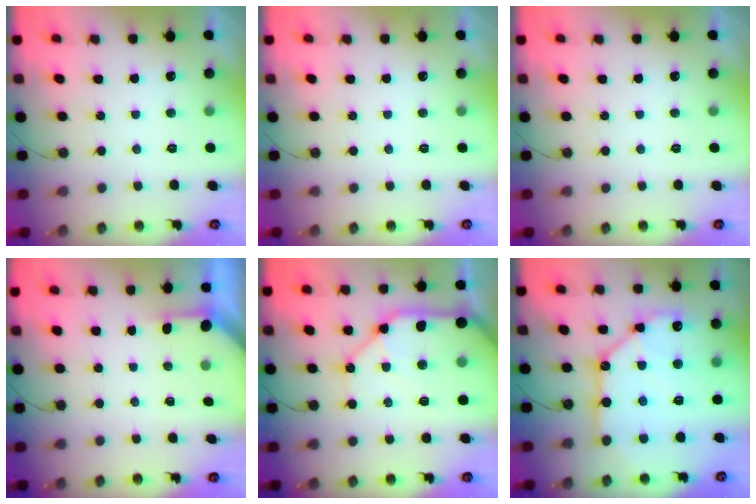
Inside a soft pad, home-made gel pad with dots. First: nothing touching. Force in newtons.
{"total": 0.0}
{"total": 0.0}
{"total": 1.9, "press": 1.9, "slide": 0.3}
{"total": 18.3, "press": 18.1, "slide": 2.9}
{"total": 15.9, "press": 15.7, "slide": 2.3}